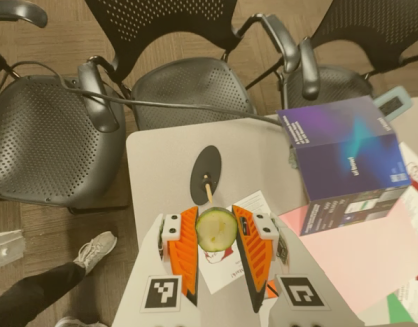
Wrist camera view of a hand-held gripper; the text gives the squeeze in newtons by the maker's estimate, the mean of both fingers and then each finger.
{"total": 14.5, "left": 15.0, "right": 14.0}